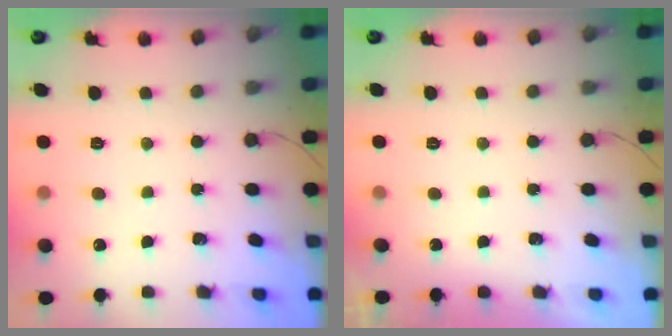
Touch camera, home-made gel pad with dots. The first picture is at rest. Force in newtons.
{"total": 0.0}